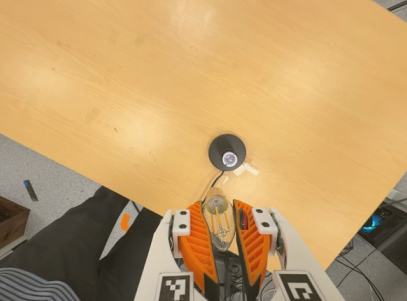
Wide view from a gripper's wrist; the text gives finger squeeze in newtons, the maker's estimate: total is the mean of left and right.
{"total": 20.5, "left": 25.6, "right": 15.3}